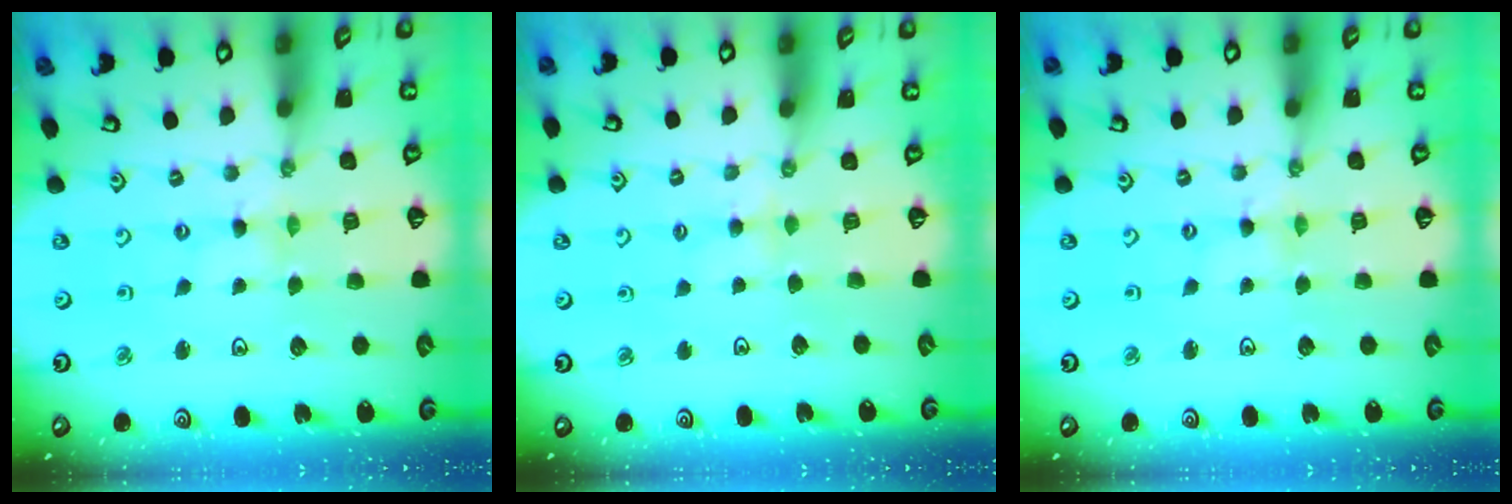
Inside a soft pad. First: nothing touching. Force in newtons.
{"total": 2.7, "press": 2.6, "slide": 0.5}
{"total": 0.9, "press": 0.9, "slide": 0.2}